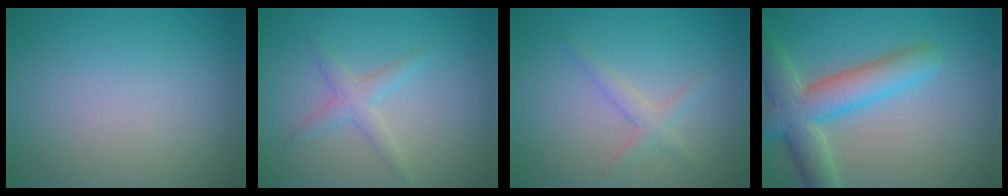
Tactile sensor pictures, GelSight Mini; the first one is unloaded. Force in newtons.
{"total": 2.0, "press": 2.0, "slide": 0.1}
{"total": 1.6, "press": 1.6, "slide": 0.1}
{"total": 6.7, "press": 6.7, "slide": 0.3}